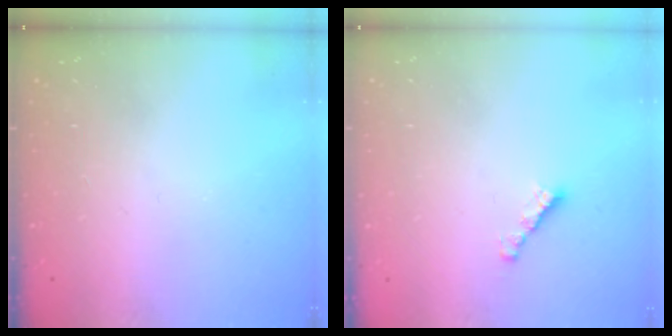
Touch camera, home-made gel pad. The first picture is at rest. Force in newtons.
{"total": 3.0, "press": 3.0, "slide": 0.1}